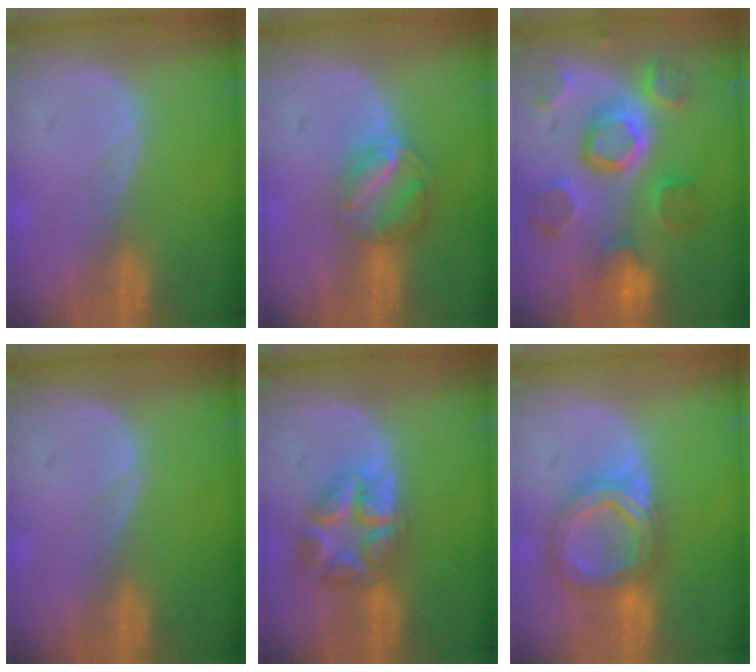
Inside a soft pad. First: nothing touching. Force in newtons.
{"total": 6.4, "press": 5.6, "slide": 3.1}
{"total": 11.3, "press": 10.0, "slide": 5.2}
{"total": 0.0}
{"total": 6.5, "press": 6.5, "slide": 0.1}
{"total": 7.1, "press": 7.1, "slide": 0.5}